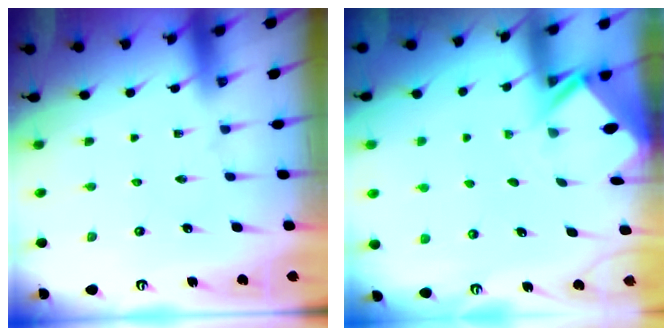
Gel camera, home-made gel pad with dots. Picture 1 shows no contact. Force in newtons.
{"total": 2.4, "press": 2.4, "slide": 0.1}